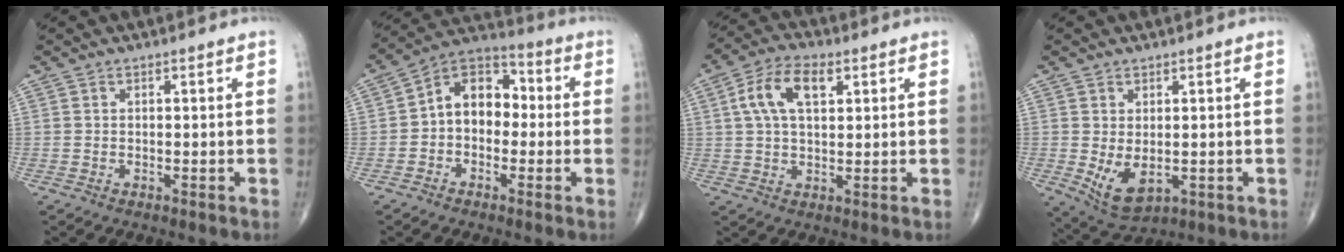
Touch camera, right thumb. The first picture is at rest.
{"total": 10.7, "force": [-0.5, 7.7, 7.4], "torque": [-0.082, 0.040, -0.028]}
{"total": 9.5, "force": [3.1, 5.0, 7.5], "torque": [-0.140, 0.011, 0.054]}
{"total": 6.6, "force": [-0.8, 3.7, 5.4], "torque": [-0.086, -0.010, 0.003]}